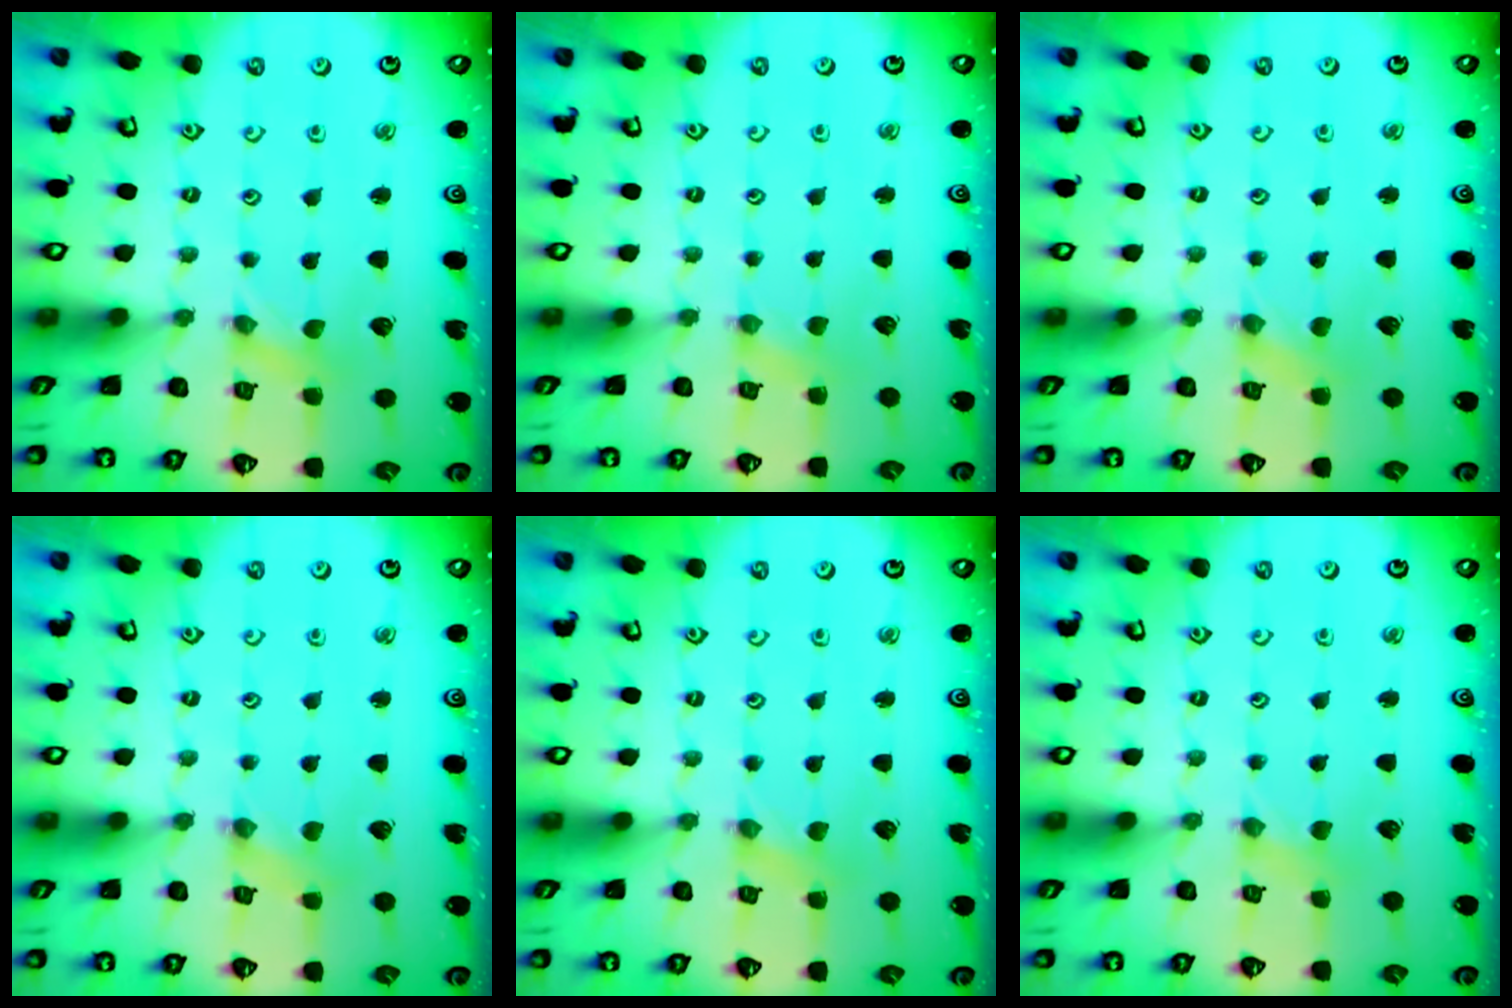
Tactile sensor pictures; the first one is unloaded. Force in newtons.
{"total": 1.3, "press": 1.2, "slide": 0.2}
{"total": 0.0}
{"total": 1.1, "press": 1.1, "slide": 0.2}
{"total": 0.7, "press": 0.7, "slide": 0.1}
{"total": 2.4, "press": 2.3, "slide": 0.5}